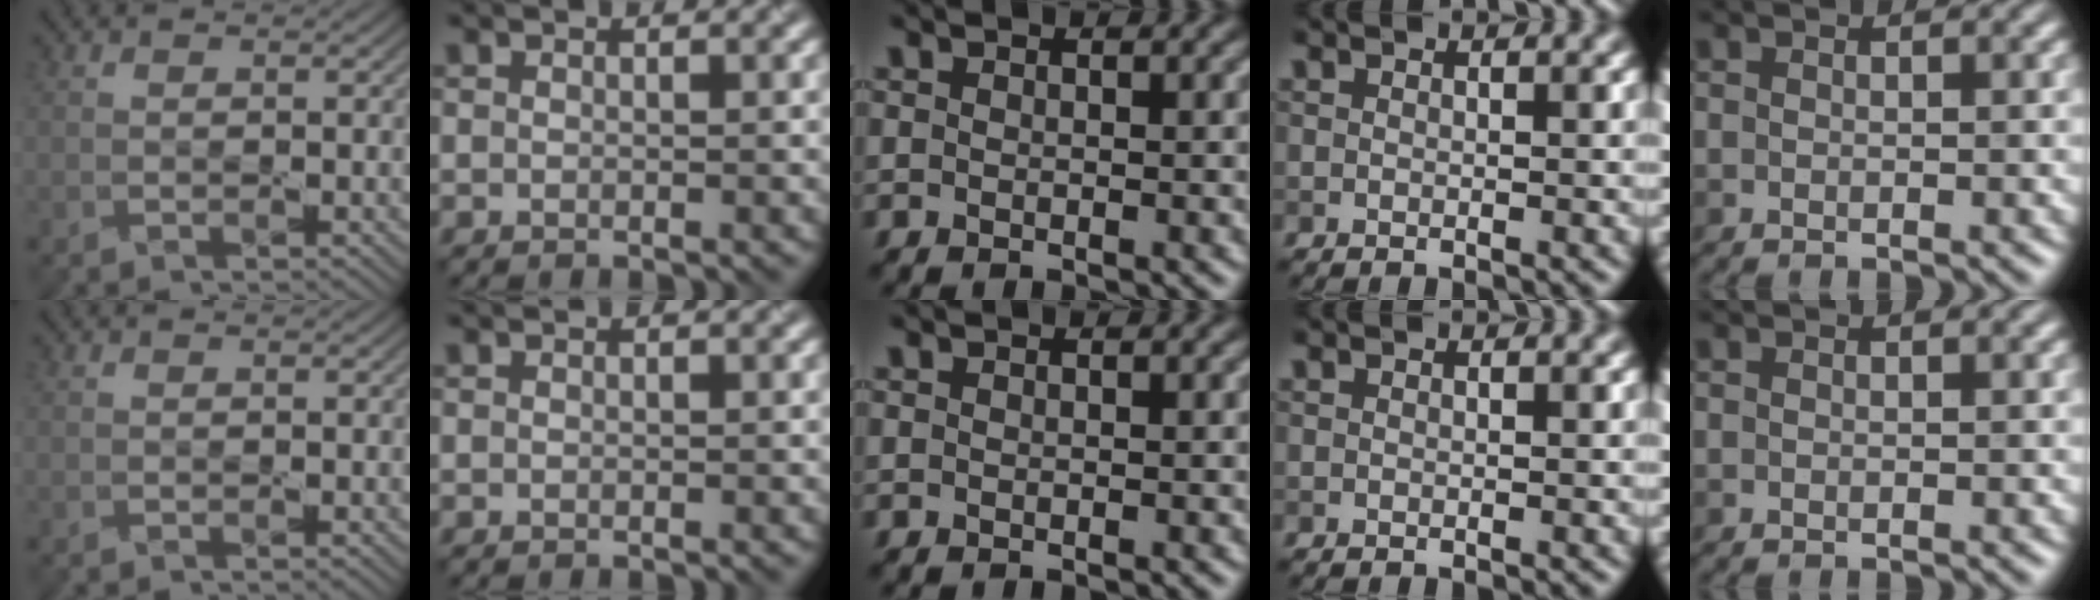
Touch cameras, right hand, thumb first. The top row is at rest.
{}